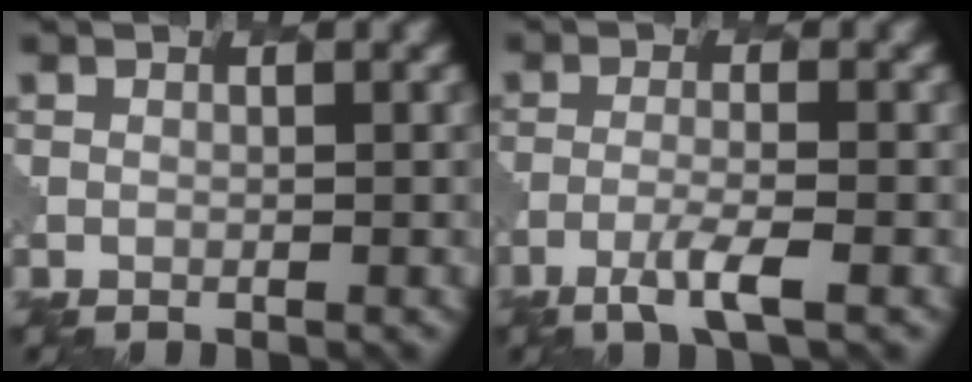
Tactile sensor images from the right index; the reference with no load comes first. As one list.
[{"total": 3.0, "force": [-1.8, 0.3, 2.4], "torque": [-0.048, -0.002, -0.041]}]